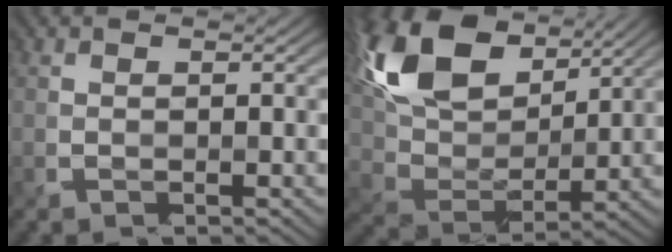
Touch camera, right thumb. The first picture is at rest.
{"total": 13.9, "force": [7.6, 6.9, 9.3], "torque": [-0.230, 0.022, 0.150]}